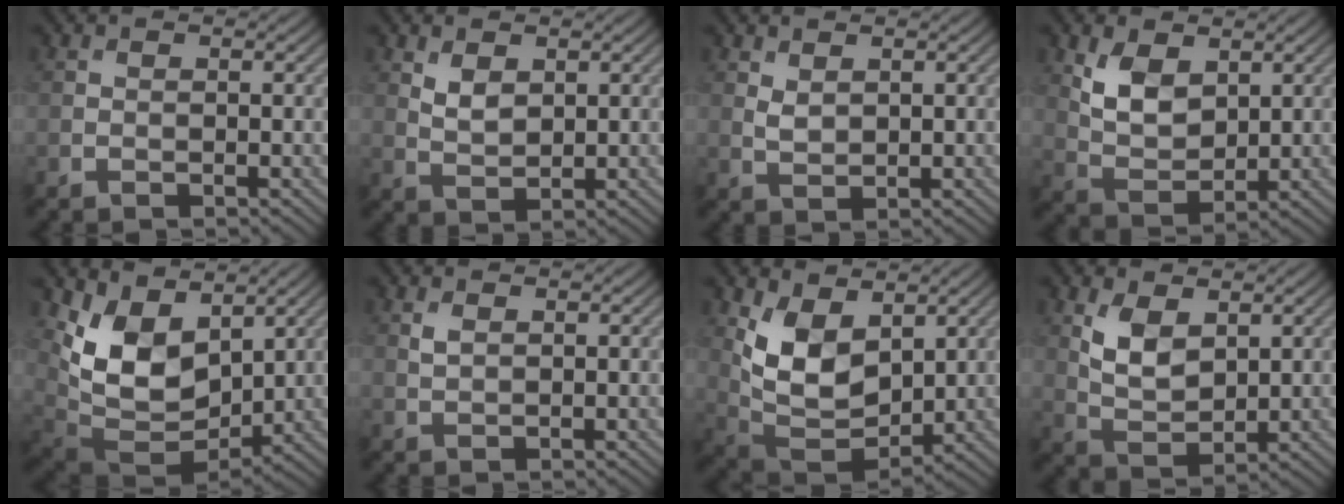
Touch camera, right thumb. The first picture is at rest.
{"total": 2.8, "force": [1.4, 1.6, 1.8], "torque": [-0.043, -0.006, 0.033]}
{"total": 1.7, "force": [1.0, 0.9, 1.0], "torque": [-0.028, -0.003, 0.025]}
{"total": 6.1, "force": [2.7, 3.6, 4.1], "torque": [-0.092, -0.010, 0.055]}
{"total": 11.2, "force": [4.6, 7.1, 7.5], "torque": [-0.168, -0.013, 0.091]}
{"total": 1.3, "force": [0.6, 0.7, 0.9], "torque": [-0.026, -0.001, 0.015]}
{"total": 9.3, "force": [3.6, 5.6, 6.5], "torque": [-0.145, -0.013, 0.068]}
{"total": 5.7, "force": [2.3, 3.2, 4.2], "torque": [-0.095, -0.008, 0.048]}